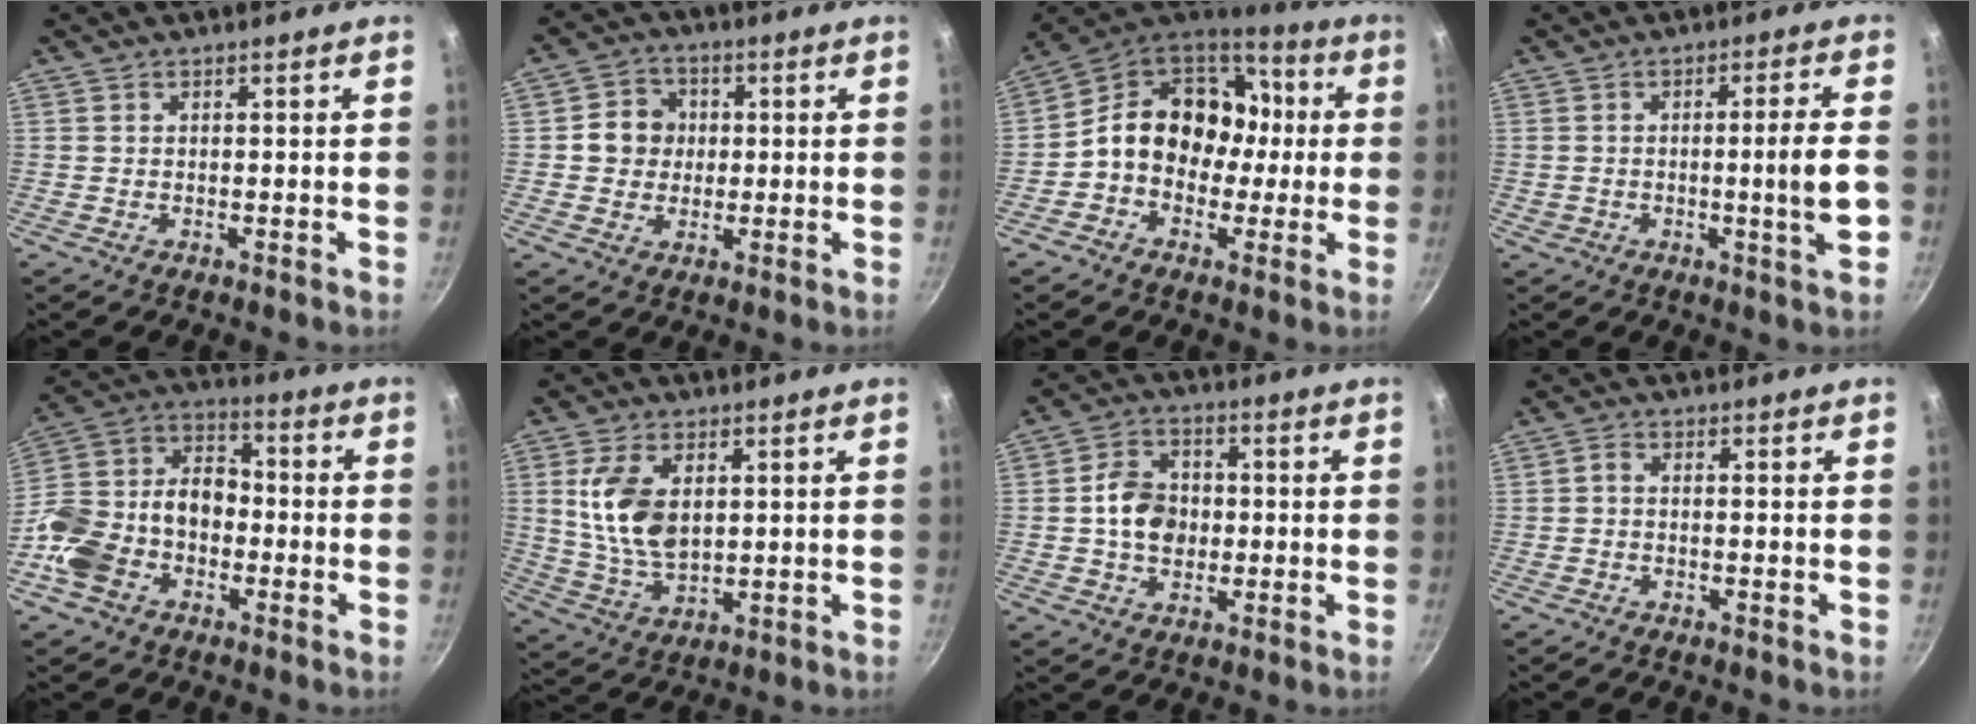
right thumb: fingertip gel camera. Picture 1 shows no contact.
{"total": 6.7, "force": [0.7, 6.2, 2.5], "torque": [-0.007, 0.006, 0.000]}
{"total": 17.2, "force": [0.0, 13.8, 10.3], "torque": [-0.125, 0.055, -0.017]}
{"total": 6.7, "force": [-1.1, 0.1, 6.7], "torque": [-0.098, 0.010, -0.013]}
{"total": 18.7, "force": [-5.8, 13.7, 11.2], "torque": [-0.194, 0.070, -0.124]}
{"total": 11.8, "force": [2.6, 6.9, 9.2], "torque": [-0.169, -0.020, 0.056]}
{"total": 8.9, "force": [-0.2, 7.0, 5.5], "torque": [-0.068, 0.014, -0.013]}
{"total": 1.4, "force": [-0.7, 0.6, 1.1], "torque": [-0.035, 0.010, -0.017]}